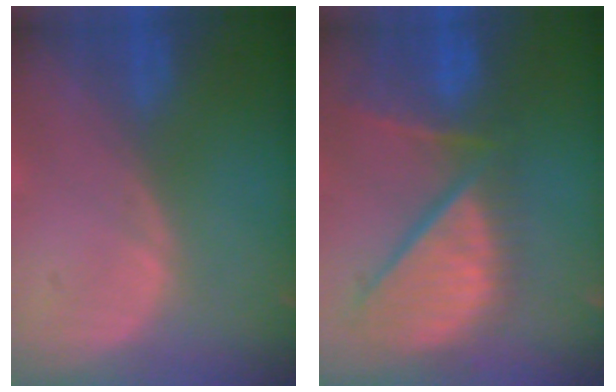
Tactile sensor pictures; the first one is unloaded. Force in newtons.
{"total": 13.0, "press": 10.9, "slide": 7.1}